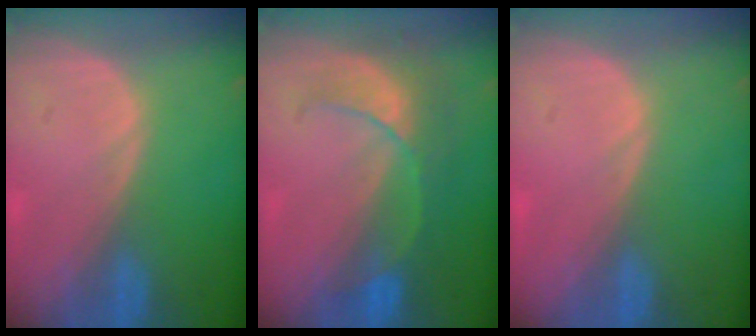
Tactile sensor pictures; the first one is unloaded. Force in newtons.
{"total": 8.1, "press": 7.2, "slide": 3.6}
{"total": 0.5, "press": 0.0, "slide": 0.5}